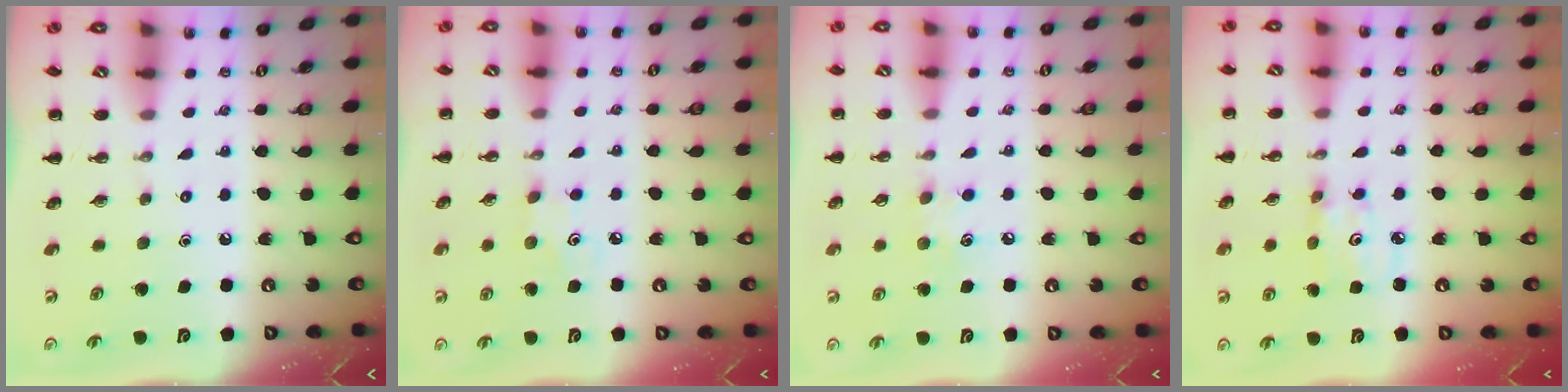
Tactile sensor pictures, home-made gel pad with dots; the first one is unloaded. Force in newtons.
{"total": 2.9, "press": 2.8, "slide": 0.8}
{"total": 6.7, "press": 6.5, "slide": 1.7}
{"total": 2.8, "press": 2.8, "slide": 0.4}